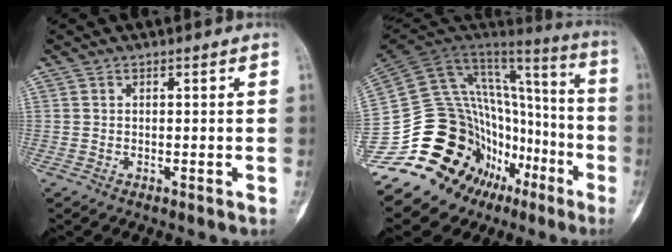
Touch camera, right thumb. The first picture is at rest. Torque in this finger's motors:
{"motor_torque": [1.36, 0.08, 1.39, -1.38, 0.19]}